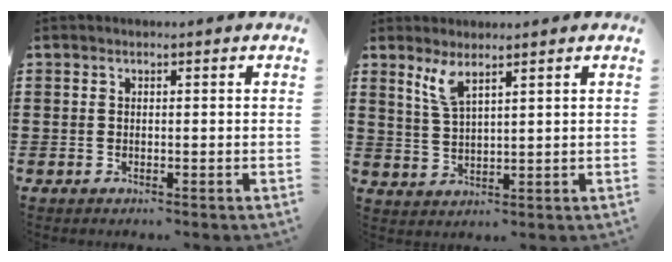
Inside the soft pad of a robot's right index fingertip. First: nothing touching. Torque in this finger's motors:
{"motor_torque": [0.25, 0.09, 0.12, 0.10]}